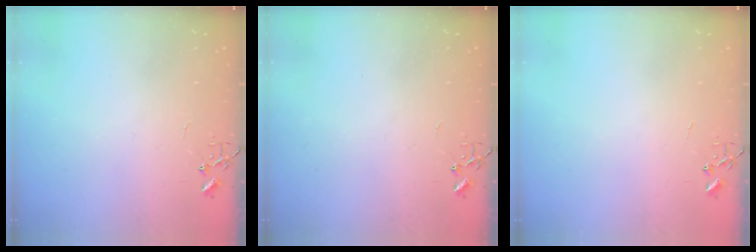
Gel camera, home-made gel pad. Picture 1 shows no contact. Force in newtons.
{"total": 0.0}
{"total": 0.0}